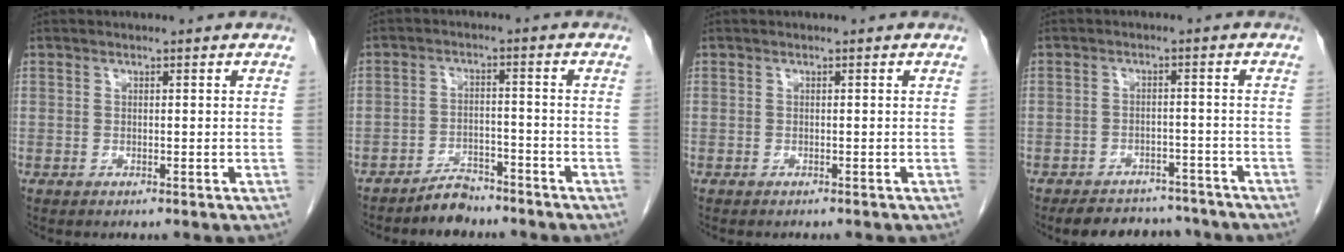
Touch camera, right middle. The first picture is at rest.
{"total": 4.2, "force": [-3.9, 1.4, 0.8], "torque": [-0.014, 0.000, -0.066]}
{"total": 2.1, "force": [-1.9, 0.3, 0.9], "torque": [-0.019, -0.005, -0.020]}
{"total": 9.0, "force": [-8.1, 3.6, 1.8], "torque": [-0.015, 0.006, -0.102]}